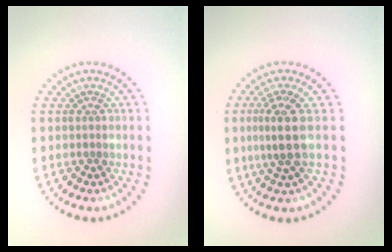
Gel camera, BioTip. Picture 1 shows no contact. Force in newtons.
{"total": 3.1, "press": 2.7, "slide": 1.6}